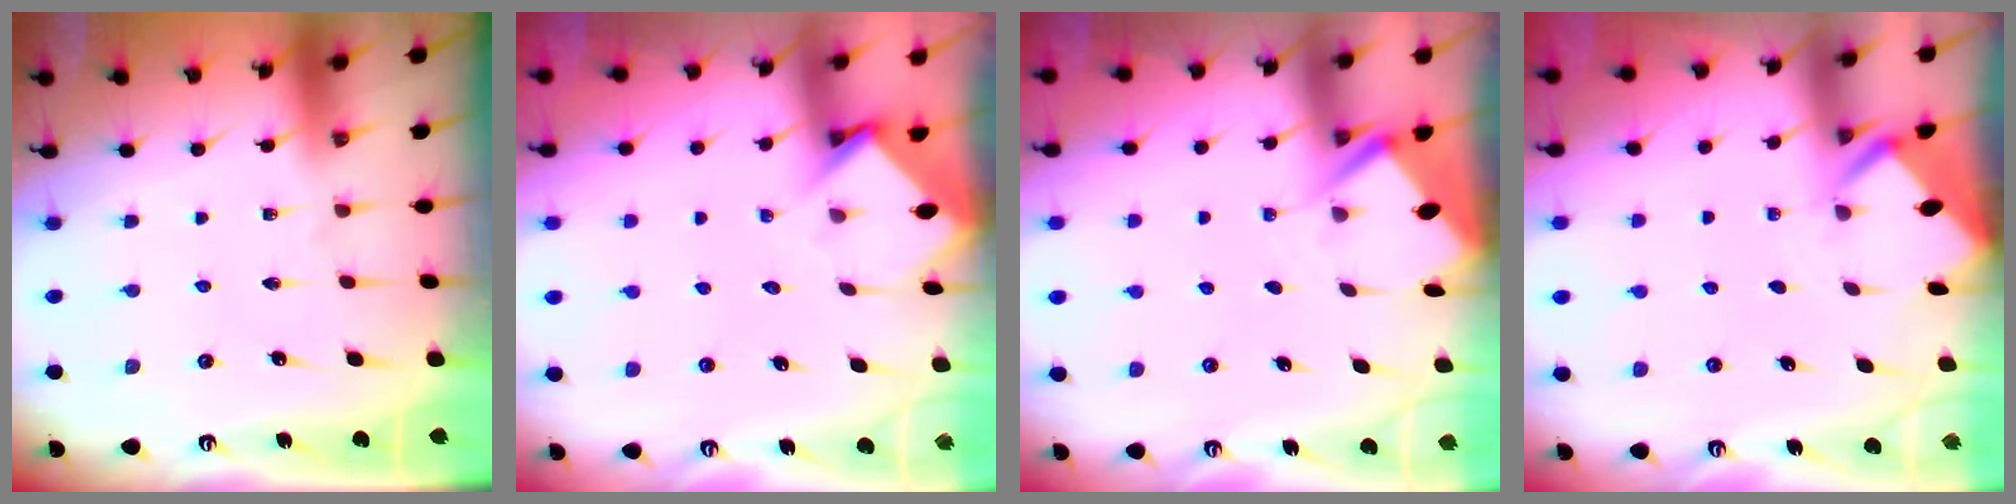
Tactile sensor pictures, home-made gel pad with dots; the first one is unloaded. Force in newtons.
{"total": 3.7, "press": 3.7, "slide": 0.2}
{"total": 2.9, "press": 2.9, "slide": 0.4}
{"total": 2.4, "press": 2.4, "slide": 0.1}